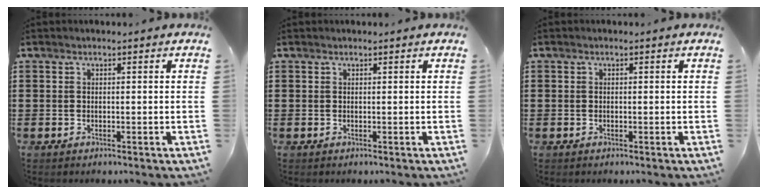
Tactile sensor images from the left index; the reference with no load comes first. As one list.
[{"total": 0.0}, {"total": 0.0}]